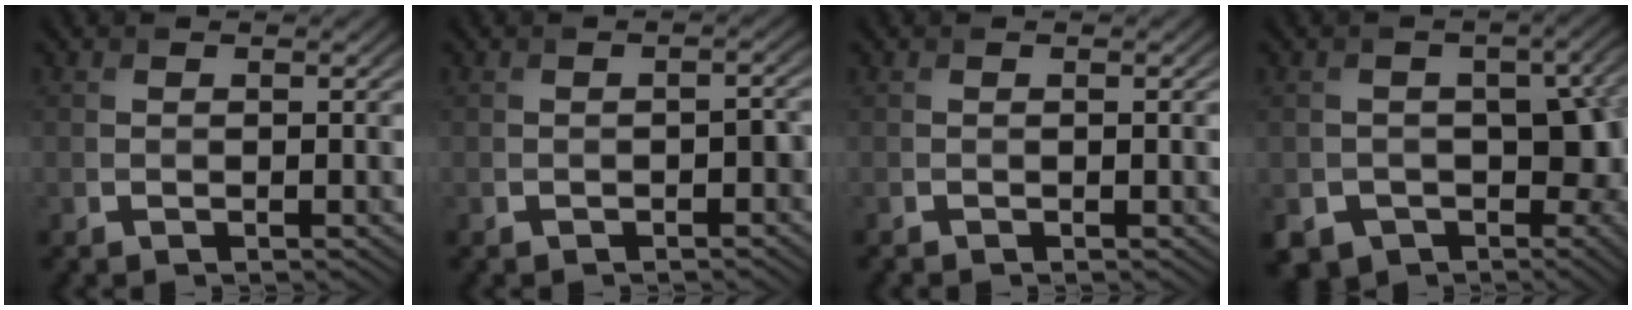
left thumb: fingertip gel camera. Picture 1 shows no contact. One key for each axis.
{"total": 1.7, "fx": -0.9, "fy": 0.7, "fz": 1.2, "tx": -0.018, "ty": 0.004, "tz": -0.016}
{"total": 0.9, "fx": -0.4, "fy": 0.2, "fz": 0.8, "tx": -0.010, "ty": 0.001, "tz": -0.010}
{"total": 10.9, "fx": -3.4, "fy": 8.1, "fz": 6.5, "tx": -0.093, "ty": -0.044, "tz": -0.046}